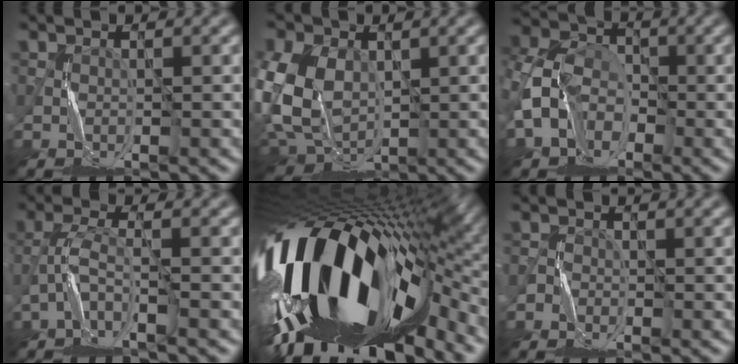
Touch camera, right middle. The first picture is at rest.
{"total": 8.8, "force": [0.6, 6.2, 6.2], "torque": [-0.157, 0.002, -0.002]}
{"total": 6.8, "force": [-2.3, 4.9, 4.1], "torque": [-0.091, 0.005, -0.059]}
{"total": 2.5, "force": [-2.0, 0.1, 1.5], "torque": [-0.037, 0.010, -0.051]}
{"total": 19.0, "force": [-3.6, 8.5, 16.6], "torque": [-0.290, -0.026, -0.057]}
{"total": 1.4, "force": [-1.2, 0.6, -0.1], "torque": [0.009, 0.002, -0.024]}